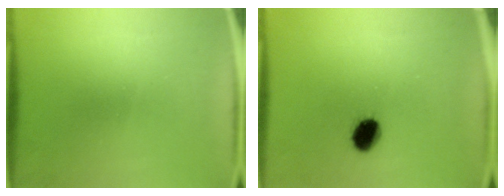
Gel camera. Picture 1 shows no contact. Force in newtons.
{"total": 6.6}